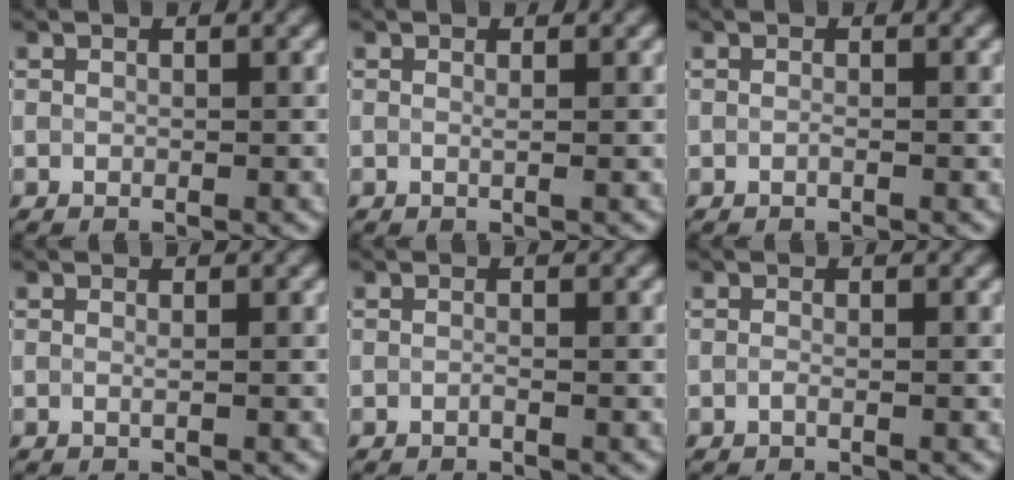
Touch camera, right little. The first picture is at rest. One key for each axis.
{"total": 0.0}
{"total": 0.6, "fx": -0.5, "fy": -0.2, "fz": -0.3, "tx": 0.003, "ty": -0.002, "tz": -0.012}
{"total": 0.0}
{"total": 0.8, "fx": -0.6, "fy": -0.2, "fz": -0.4, "tx": 0.004, "ty": -0.001, "tz": -0.011}
{"total": 0.5, "fx": -0.5, "fy": 0.0, "fz": -0.1, "tx": 0.001, "ty": -0.003, "tz": -0.012}